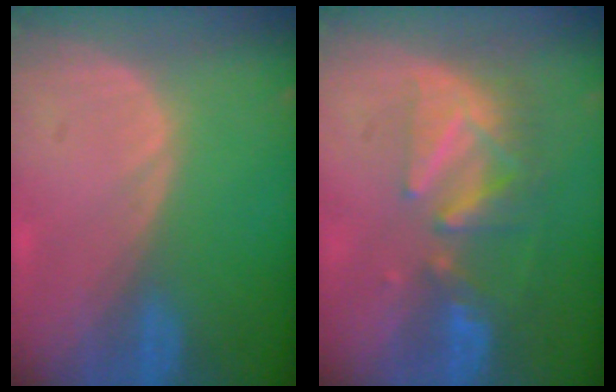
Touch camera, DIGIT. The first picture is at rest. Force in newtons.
{"total": 8.2, "press": 7.4, "slide": 3.6}